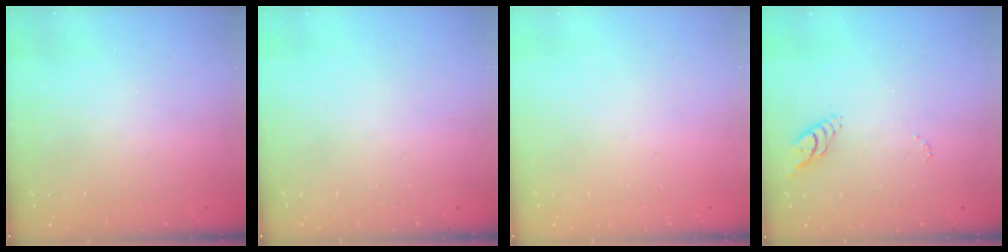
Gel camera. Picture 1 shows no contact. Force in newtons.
{"total": 1.8, "press": 1.8, "slide": 0.2}
{"total": 0.0}
{"total": 6.9, "press": 6.8, "slide": 0.7}